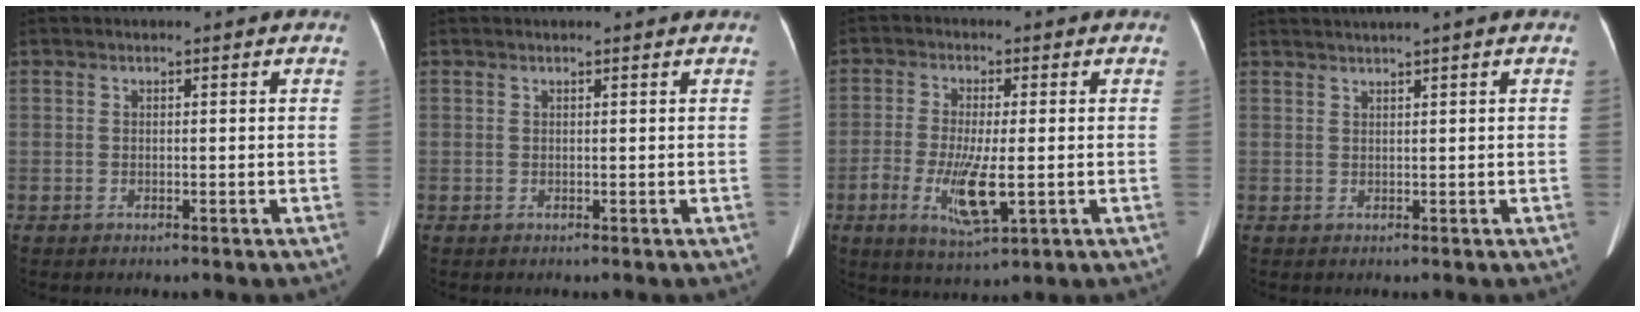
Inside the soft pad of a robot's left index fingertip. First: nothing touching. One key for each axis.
{"total": 1.1, "fx": 1.0, "fy": 0.3, "fz": 0.3, "tx": -0.009, "ty": 0.018, "tz": 0.016}
{"total": 7.9, "fx": -2.0, "fy": 1.9, "fz": 7.4, "tx": -0.147, "ty": -0.019, "tz": -0.029}
{"total": 3.5, "fx": 2.7, "fy": -1.1, "fz": 1.9, "tx": -0.027, "ty": 0.021, "tz": 0.051}